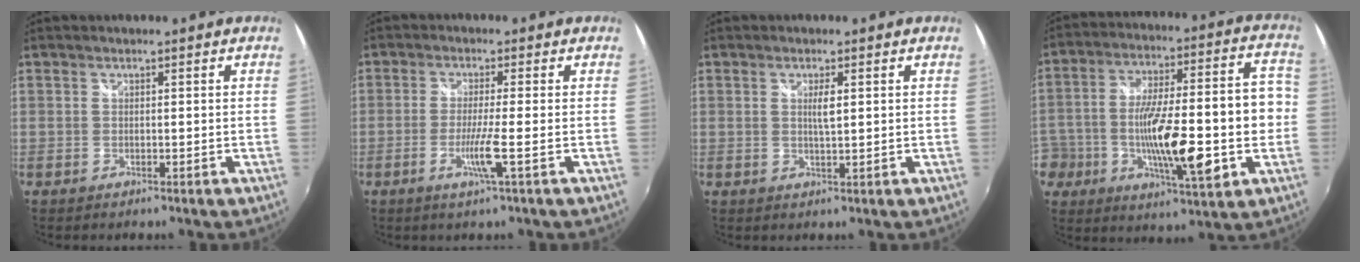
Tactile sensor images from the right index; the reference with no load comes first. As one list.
[{"total": 4.5, "force": [-1.7, -1.0, 4.1], "torque": [-0.084, -0.014, -0.035]}, {"total": 2.3, "force": [0.6, 0.3, 2.2], "torque": [-0.038, -0.001, 0.009]}, {"total": 22.5, "force": [-5.8, 7.8, 20.3], "torque": [-0.357, 0.006, -0.085]}]